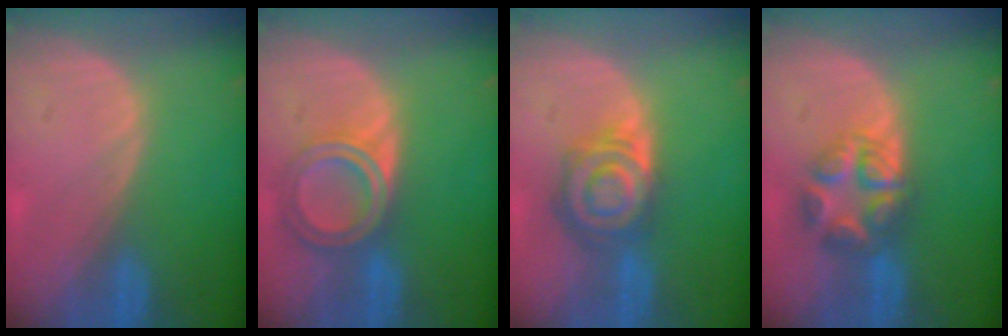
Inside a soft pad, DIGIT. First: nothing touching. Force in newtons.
{"total": 6.5, "press": 5.8, "slide": 3.0}
{"total": 8.1, "press": 7.1, "slide": 3.8}
{"total": 6.3, "press": 6.3, "slide": 0.2}